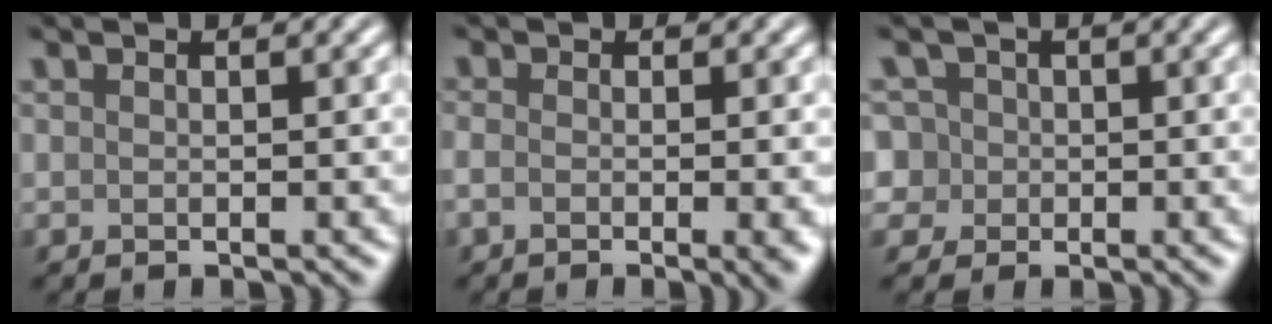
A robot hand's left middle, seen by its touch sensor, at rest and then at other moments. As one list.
[{"total": 3.9, "force": [-1.0, 1.6, 3.4], "torque": [-0.035, -0.012, -0.018]}, {"total": 4.3, "force": [0.8, 4.1, 1.0], "torque": [-0.014, 0.039, -0.005]}]